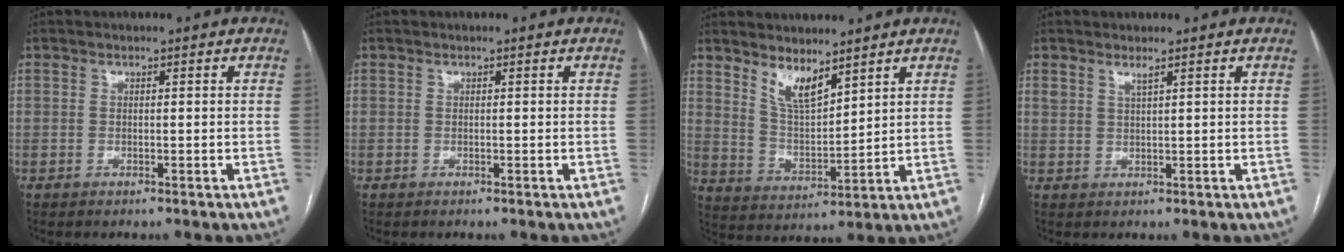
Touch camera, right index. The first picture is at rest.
{"total": 0.0}
{"total": 6.5, "force": [5.0, 1.8, 3.8], "torque": [-0.079, -0.013, 0.105]}
{"total": 1.6, "force": [1.3, 0.0, 0.8], "torque": [-0.025, 0.002, 0.033]}